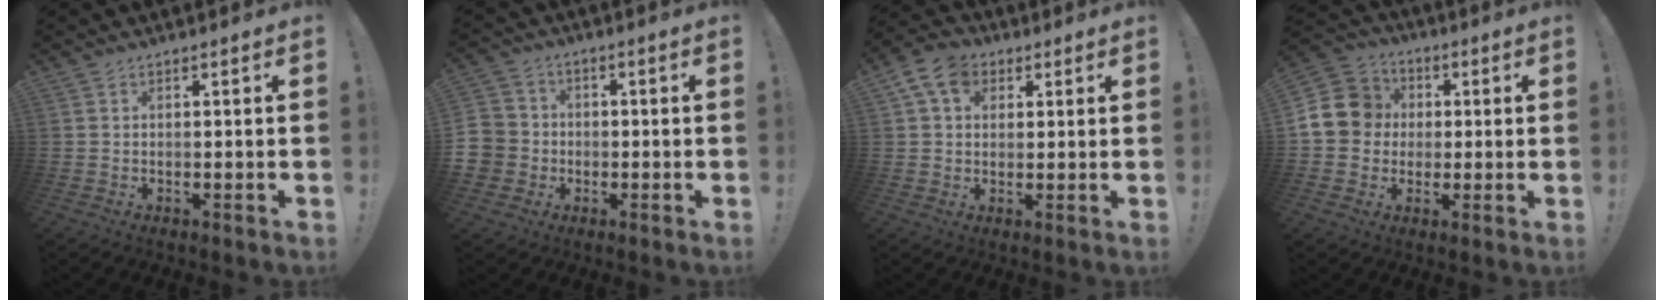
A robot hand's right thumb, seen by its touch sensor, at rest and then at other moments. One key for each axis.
{"total": 7.2, "fx": -1.6, "fy": 6.8, "fz": 1.8, "tx": -0.038, "ty": 0.018, "tz": -0.027}
{"total": 10.1, "fx": 4.0, "fy": 7.6, "fz": 5.2, "tx": -0.092, "ty": -0.007, "tz": 0.078}
{"total": 14.4, "fx": 1.6, "fy": 13.0, "fz": 5.9, "tx": -0.089, "ty": 0.011, "tz": 0.038}